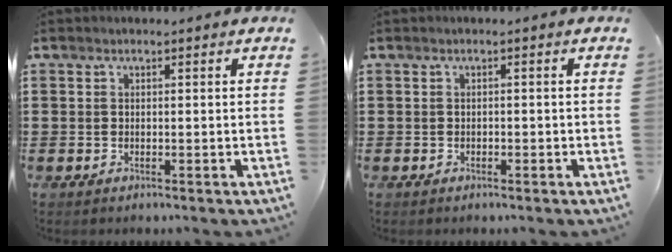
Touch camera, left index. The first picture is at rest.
{"total": 0.7, "force": [-0.5, 0.3, 0.2], "torque": [-0.008, -0.001, -0.011]}